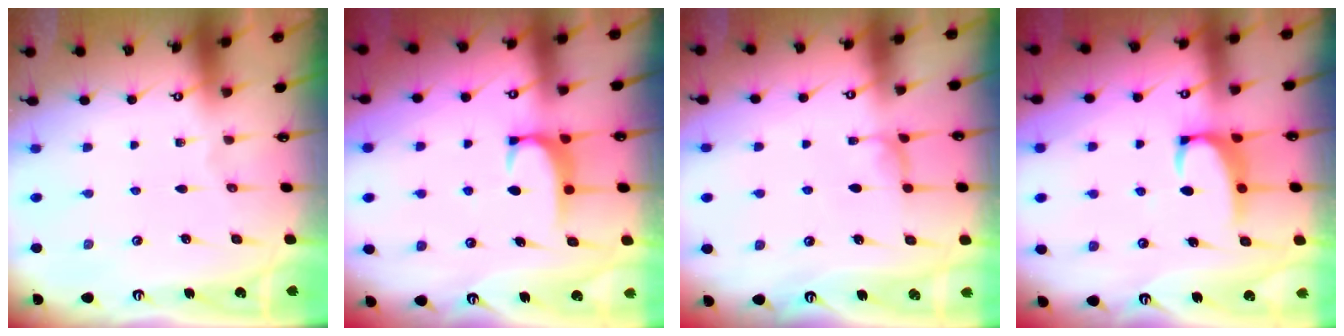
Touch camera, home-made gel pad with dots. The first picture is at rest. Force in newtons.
{"total": 1.9, "press": 1.8, "slide": 0.5}
{"total": 0.0}
{"total": 2.5, "press": 2.4, "slide": 0.8}